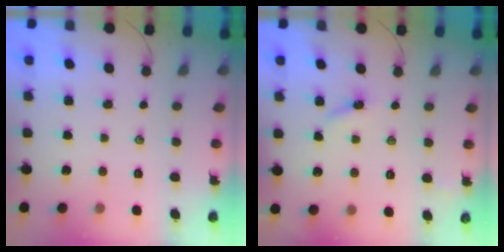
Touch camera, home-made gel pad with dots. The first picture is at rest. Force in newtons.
{"total": 2.6, "press": 2.6, "slide": 0.3}